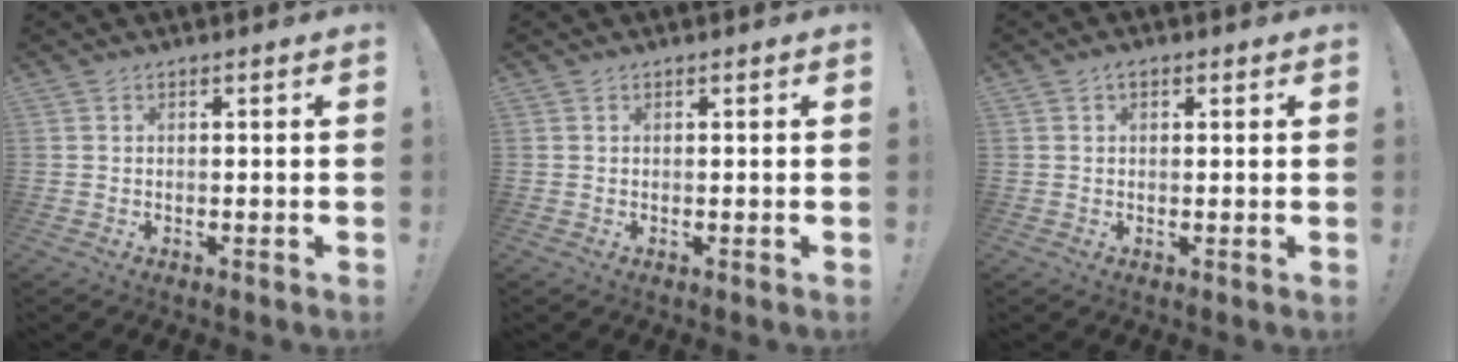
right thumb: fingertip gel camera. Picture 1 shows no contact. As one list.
[{"total": 0.0}, {"total": 1.7, "force": [0.7, 1.1, 1.1], "torque": [-0.019, 0.002, 0.011]}]